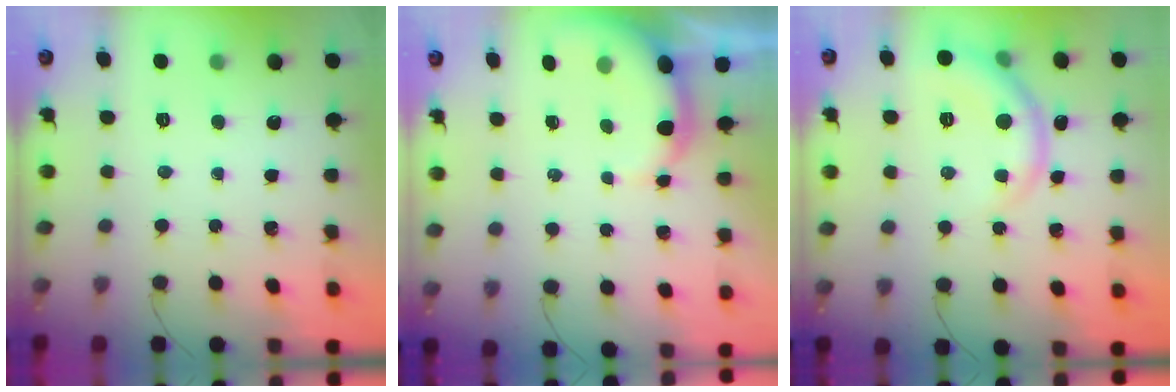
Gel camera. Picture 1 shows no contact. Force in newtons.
{"total": 6.0, "press": 6.0, "slide": 0.3}
{"total": 7.4, "press": 7.4, "slide": 0.8}